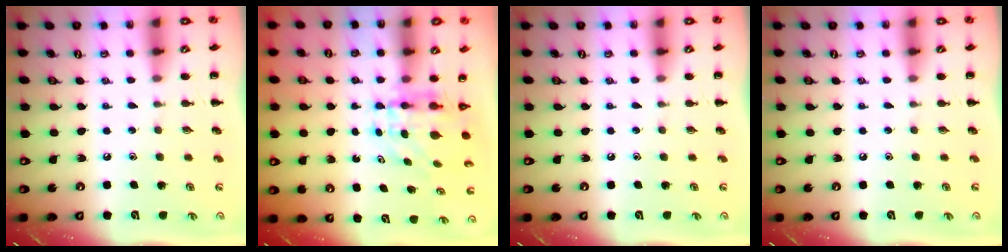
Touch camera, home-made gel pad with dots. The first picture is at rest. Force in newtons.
{"total": 5.9, "press": 5.7, "slide": 1.3}
{"total": 0.0}
{"total": 0.0}